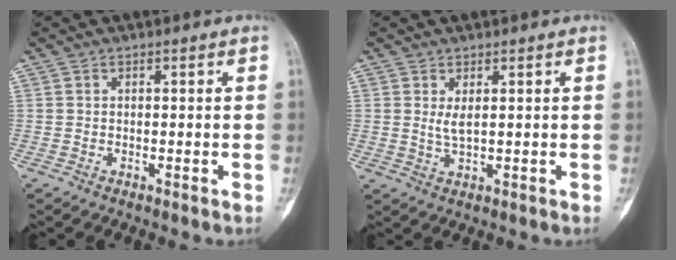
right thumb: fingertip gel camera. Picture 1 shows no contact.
{"total": 2.4, "force": [0.8, 0.8, 2.1], "torque": [-0.042, -0.010, 0.022]}